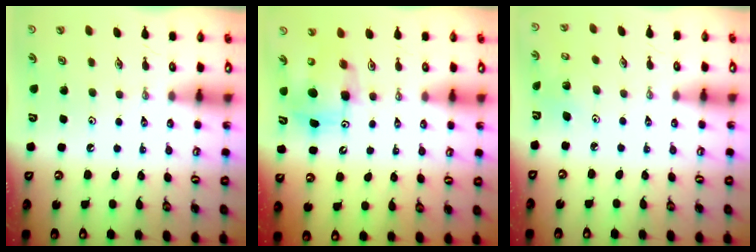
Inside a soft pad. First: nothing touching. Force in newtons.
{"total": 6.8, "press": 6.5, "slide": 1.9}
{"total": 2.2, "press": 2.2, "slide": 0.2}